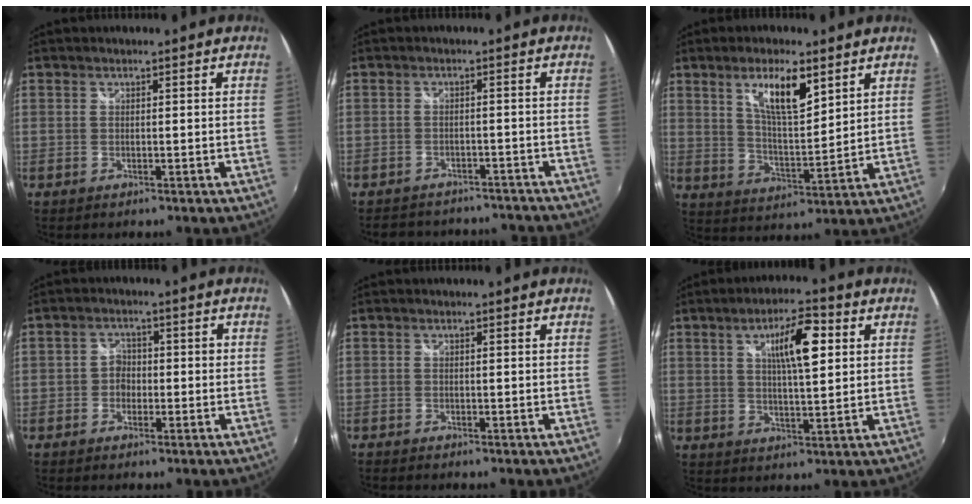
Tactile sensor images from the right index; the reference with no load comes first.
{"total": 14.0, "force": [-12.3, 5.2, 4.2], "torque": [-0.093, 0.013, -0.151]}
{"total": 10.0, "force": [5.4, 2.9, 7.9], "torque": [-0.133, 0.001, 0.102]}
{"total": 2.9, "force": [-1.2, 2.5, 0.8], "torque": [-0.013, 0.008, -0.025]}
{"total": 1.3, "force": [-1.3, 0.4, 0.2], "torque": [-0.009, -0.009, -0.024]}
{"total": 9.2, "force": [3.0, 2.6, 8.4], "torque": [-0.134, 0.011, 0.049]}